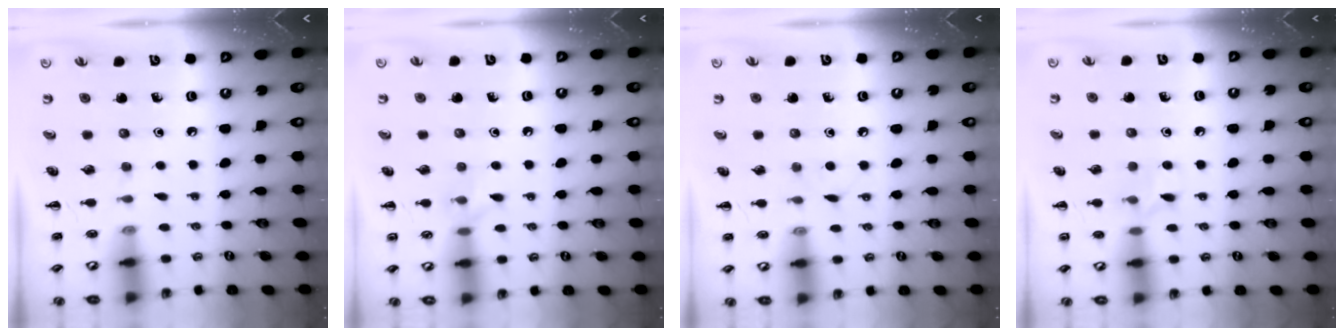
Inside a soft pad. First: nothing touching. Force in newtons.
{"total": 5.7, "press": 5.7, "slide": 1.0}
{"total": 2.9, "press": 2.8, "slide": 0.9}
{"total": 5.8, "press": 5.5, "slide": 1.8}